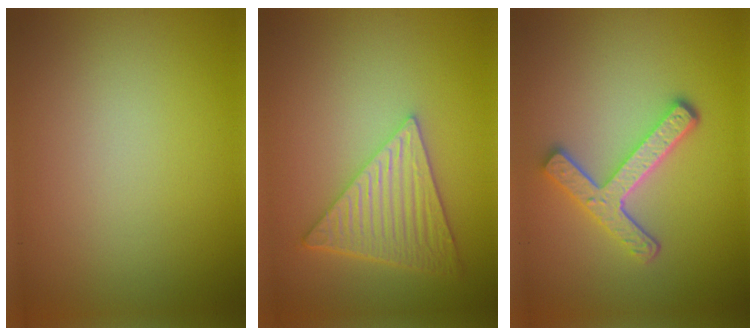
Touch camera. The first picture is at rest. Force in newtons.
{"total": 6.1, "press": 4.5, "slide": 4.0}
{"total": 4.5, "press": 3.4, "slide": 2.9}